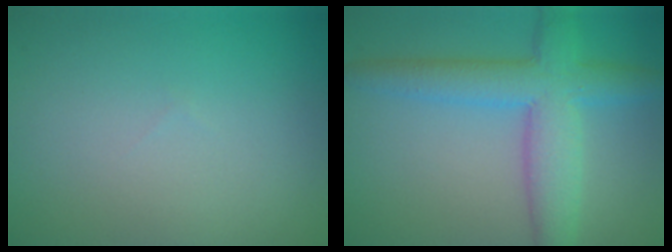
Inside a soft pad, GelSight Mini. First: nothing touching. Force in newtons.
{"total": 6.1, "press": 6.1, "slide": 0.2}